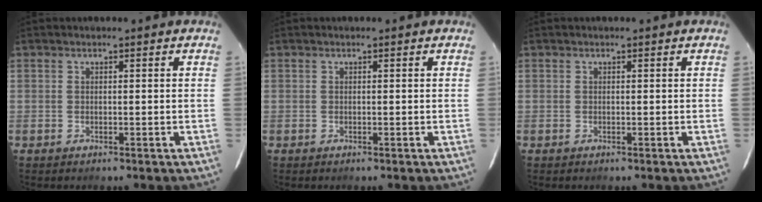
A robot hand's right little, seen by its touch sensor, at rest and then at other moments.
{"total": 0.0}
{"total": 0.0}